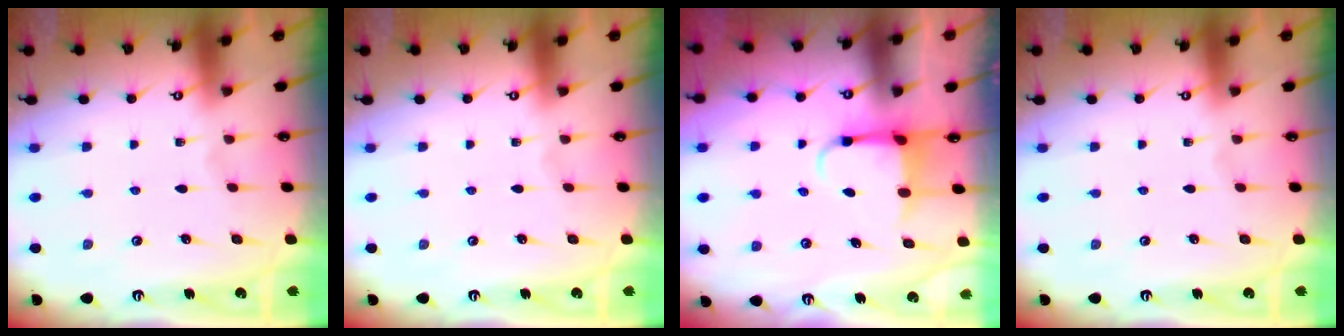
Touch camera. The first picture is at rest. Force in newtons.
{"total": 0.0}
{"total": 3.9, "press": 3.8, "slide": 0.9}
{"total": 0.0}